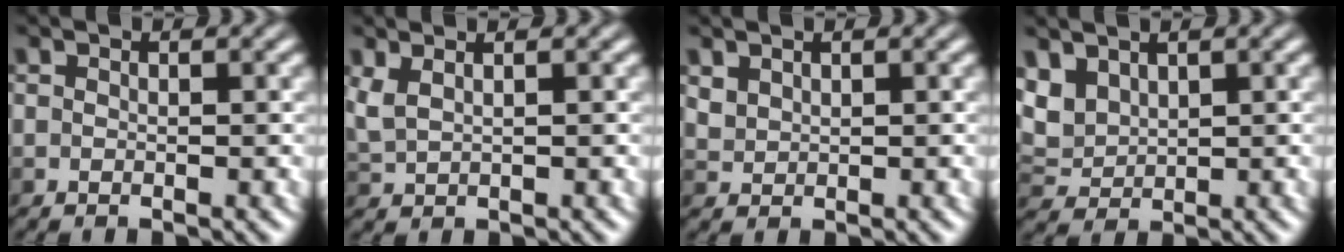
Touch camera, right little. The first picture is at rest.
{"total": 2.7, "force": [1.1, 1.2, 2.1], "torque": [-0.056, 0.001, 0.026]}
{"total": 1.6, "force": [0.9, 1.2, 0.6], "torque": [-0.026, -0.004, 0.020]}
{"total": 3.0, "force": [1.6, 2.1, 1.6], "torque": [-0.050, 0.002, 0.029]}